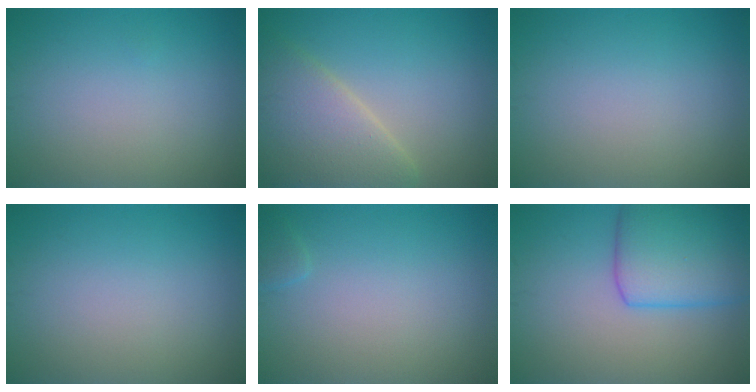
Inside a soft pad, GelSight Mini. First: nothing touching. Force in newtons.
{"total": 6.4, "press": 6.4, "slide": 0.6}
{"total": 0.0}
{"total": 0.0}
{"total": 0.7, "press": 0.7, "slide": 0.1}
{"total": 6.6, "press": 6.6, "slide": 0.4}